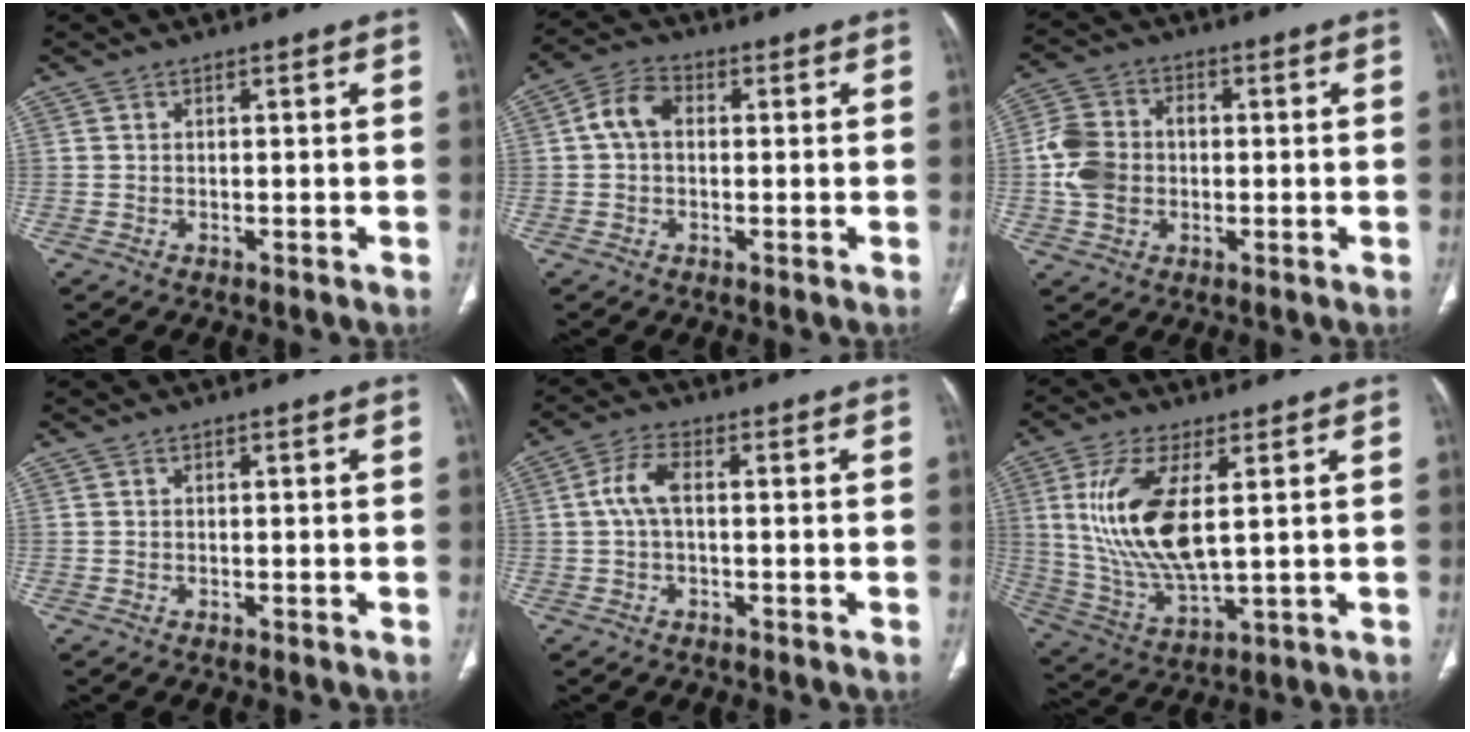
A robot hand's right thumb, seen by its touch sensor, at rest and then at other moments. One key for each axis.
{"total": 5.8, "fx": 0.5, "fy": 4.1, "fz": 4.0, "tx": -0.073, "ty": 0.019, "tz": 0.002}
{"total": 9.3, "fx": -0.6, "fy": 7.5, "fz": 5.4, "tx": -0.098, "ty": 0.020, "tz": -0.014}
{"total": 0.0}
{"total": 4.9, "fx": 0.2, "fy": 2.2, "fz": 4.4, "tx": -0.100, "ty": 0.013, "tz": 0.001}
{"total": 15.5, "fx": 3.3, "fy": 6.0, "fz": 13.9, "tx": -0.298, "ty": -0.025, "tz": 0.074}